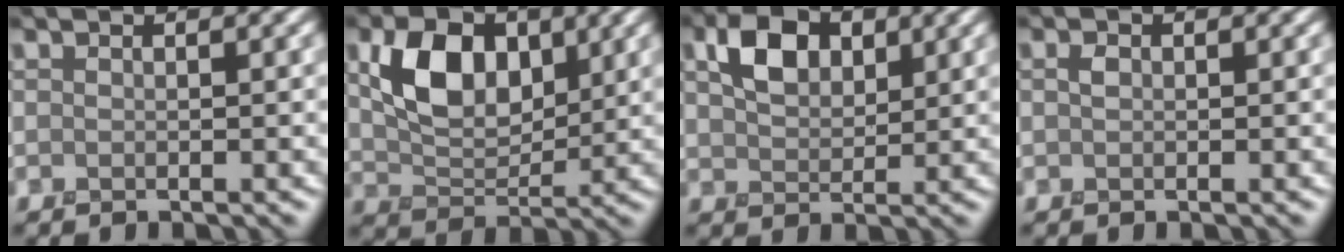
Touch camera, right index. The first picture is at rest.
{"total": 6.1, "force": [1.8, 3.8, 4.3], "torque": [-0.084, -0.004, 0.034]}
{"total": 4.1, "force": [1.6, 2.7, 2.6], "torque": [-0.057, 0.005, 0.027]}
{"total": 0.6, "force": [0.0, 0.4, 0.4], "torque": [-0.011, 0.001, -0.003]}